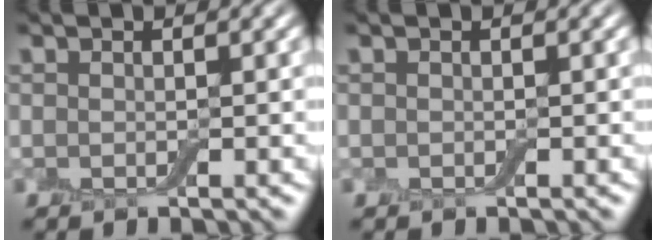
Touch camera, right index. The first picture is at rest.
{"total": 0.0}